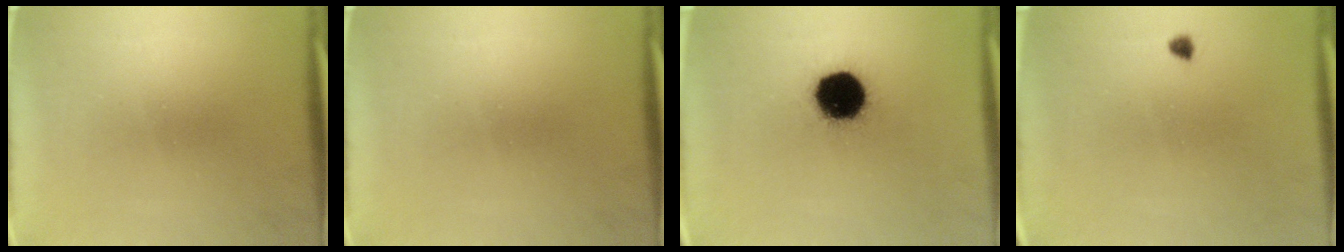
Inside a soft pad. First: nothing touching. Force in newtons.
{"total": 0.0}
{"total": 17.2}
{"total": 1.0}